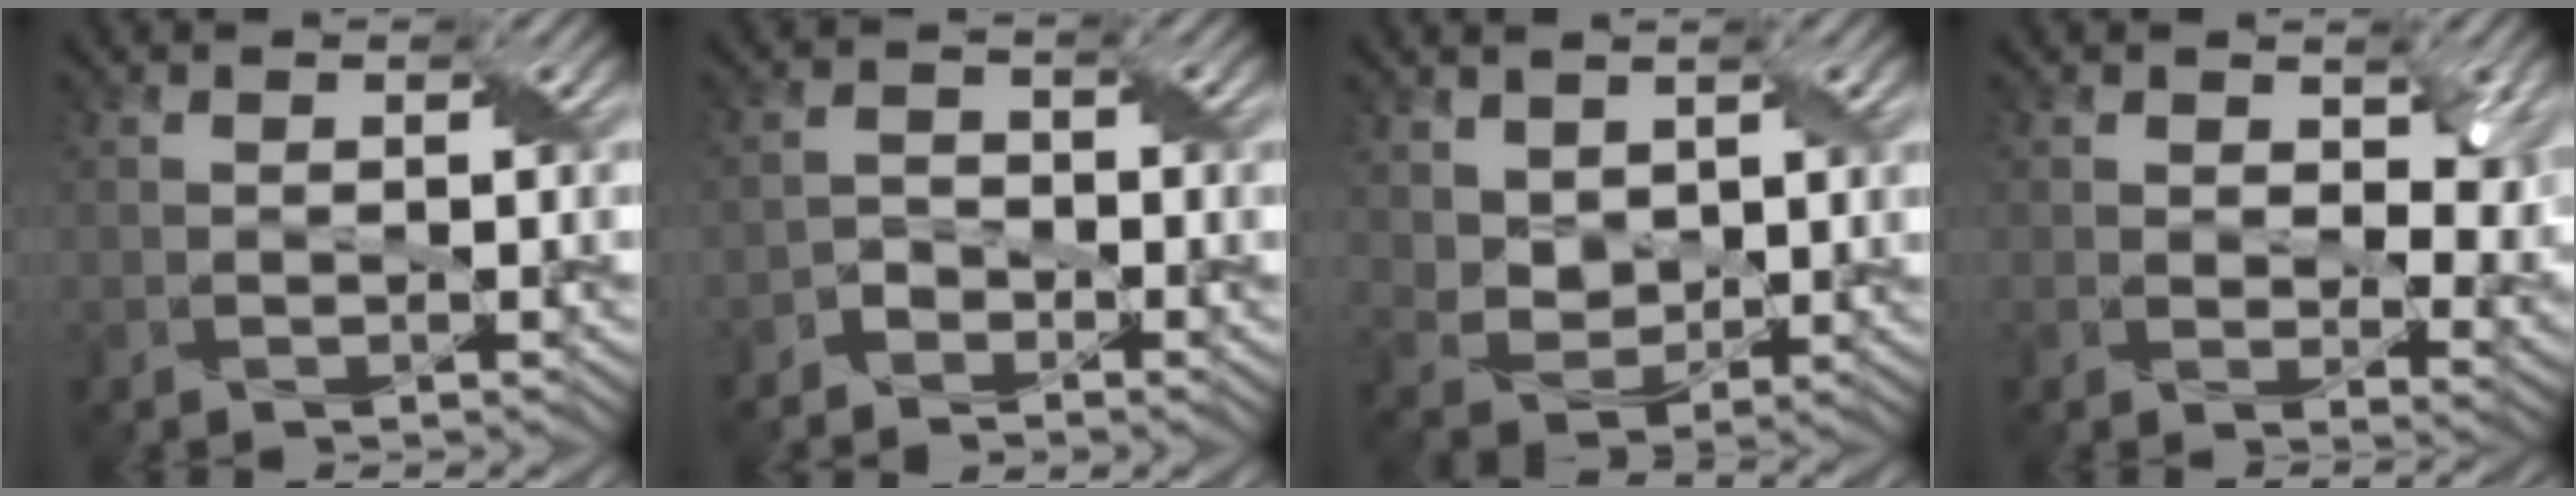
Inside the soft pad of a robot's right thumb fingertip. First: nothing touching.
{"total": 2.3, "force": [-1.8, 1.2, 0.6], "torque": [-0.017, 0.007, -0.044]}
{"total": 4.3, "force": [2.4, 2.9, 2.0], "torque": [-0.062, -0.011, 0.049]}
{"total": 6.4, "force": [2.3, 3.9, 4.6], "torque": [-0.080, -0.011, 0.036]}